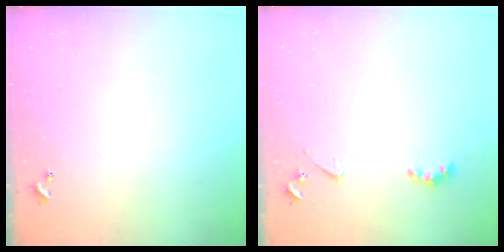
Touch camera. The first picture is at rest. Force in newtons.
{"total": 2.8, "press": 2.7, "slide": 0.5}